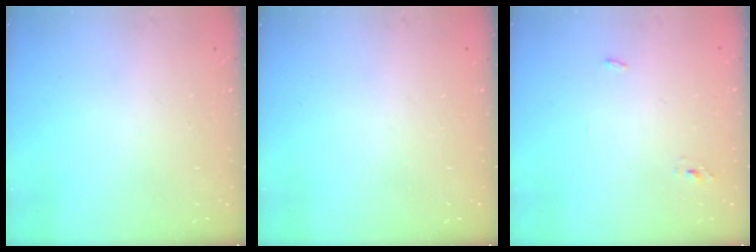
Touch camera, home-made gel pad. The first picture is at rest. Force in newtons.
{"total": 0.0}
{"total": 2.7, "press": 2.6, "slide": 0.8}